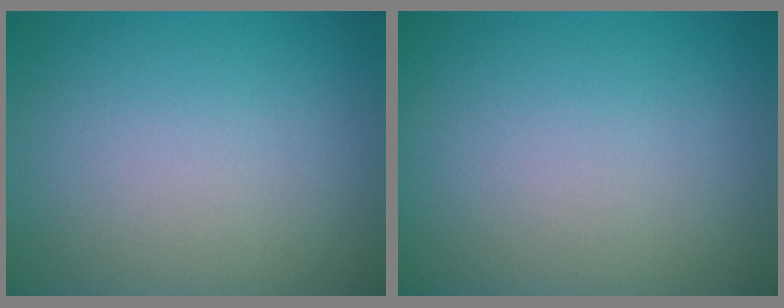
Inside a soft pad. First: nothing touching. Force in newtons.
{"total": 0.0}